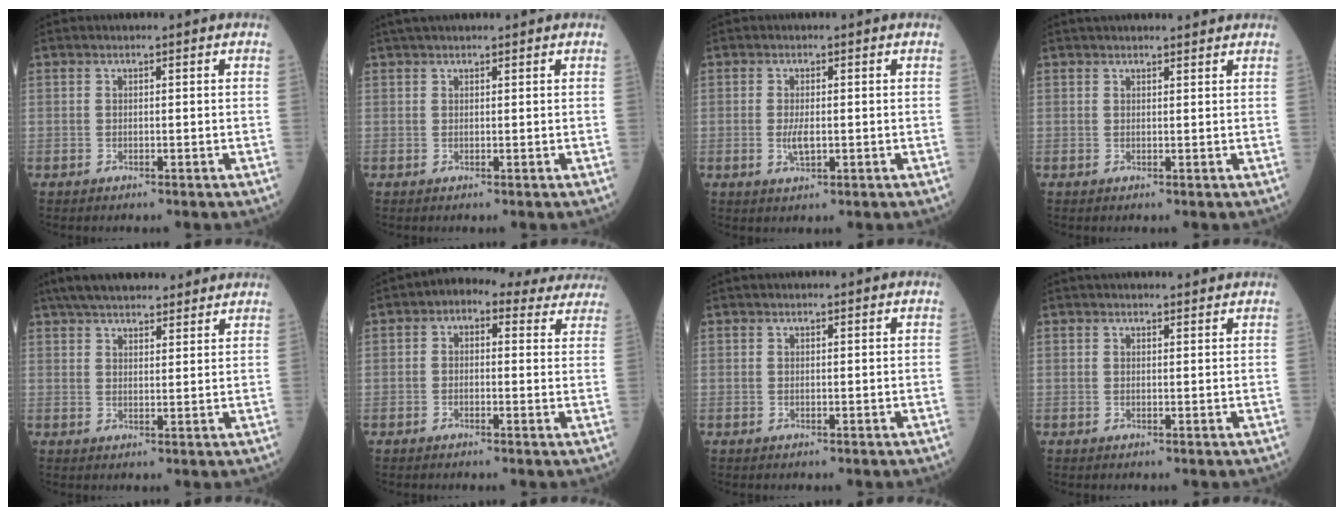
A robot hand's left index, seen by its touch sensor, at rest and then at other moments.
{"total": 3.8, "force": [3.3, 0.6, 1.9], "torque": [-0.027, 0.036, 0.054]}
{"total": 2.6, "force": [-0.3, 0.8, 2.4], "torque": [-0.051, -0.003, -0.003]}
{"total": 7.0, "force": [6.5, 0.9, 2.2], "torque": [-0.022, 0.030, 0.079]}
{"total": 15.9, "force": [13.9, 3.7, 6.8], "torque": [-0.105, 0.043, 0.202]}
{"total": 11.3, "force": [9.0, 5.1, 4.6], "torque": [-0.039, 0.038, 0.086]}
{"total": 3.0, "force": [2.8, 0.3, 1.1], "torque": [-0.009, 0.026, 0.036]}
{"total": 6.9, "force": [6.5, 0.9, 2.0], "torque": [-0.018, 0.026, 0.076]}